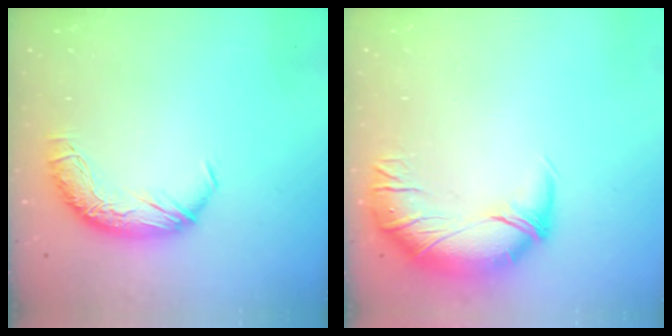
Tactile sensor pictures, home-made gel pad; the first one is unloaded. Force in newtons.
{"total": 2.7, "press": 1.3, "slide": 2.4}